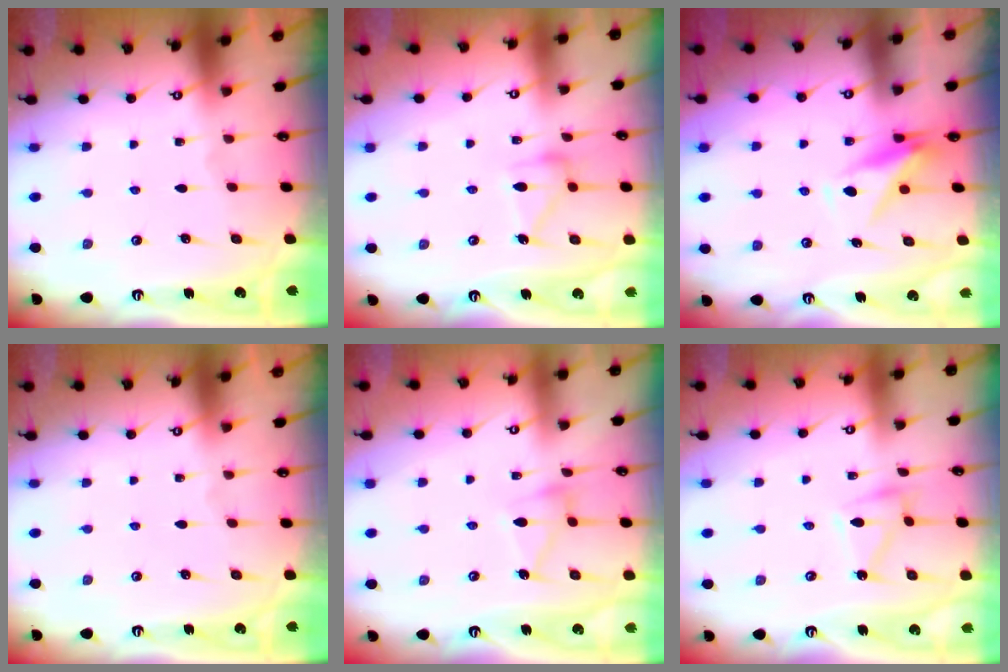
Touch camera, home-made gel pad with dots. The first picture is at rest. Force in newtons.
{"total": 13.3, "press": 13.2, "slide": 0.6}
{"total": 9.2, "press": 9.1, "slide": 1.6}
{"total": 0.0}
{"total": 8.7, "press": 8.6, "slide": 0.6}
{"total": 6.7, "press": 6.7, "slide": 0.3}